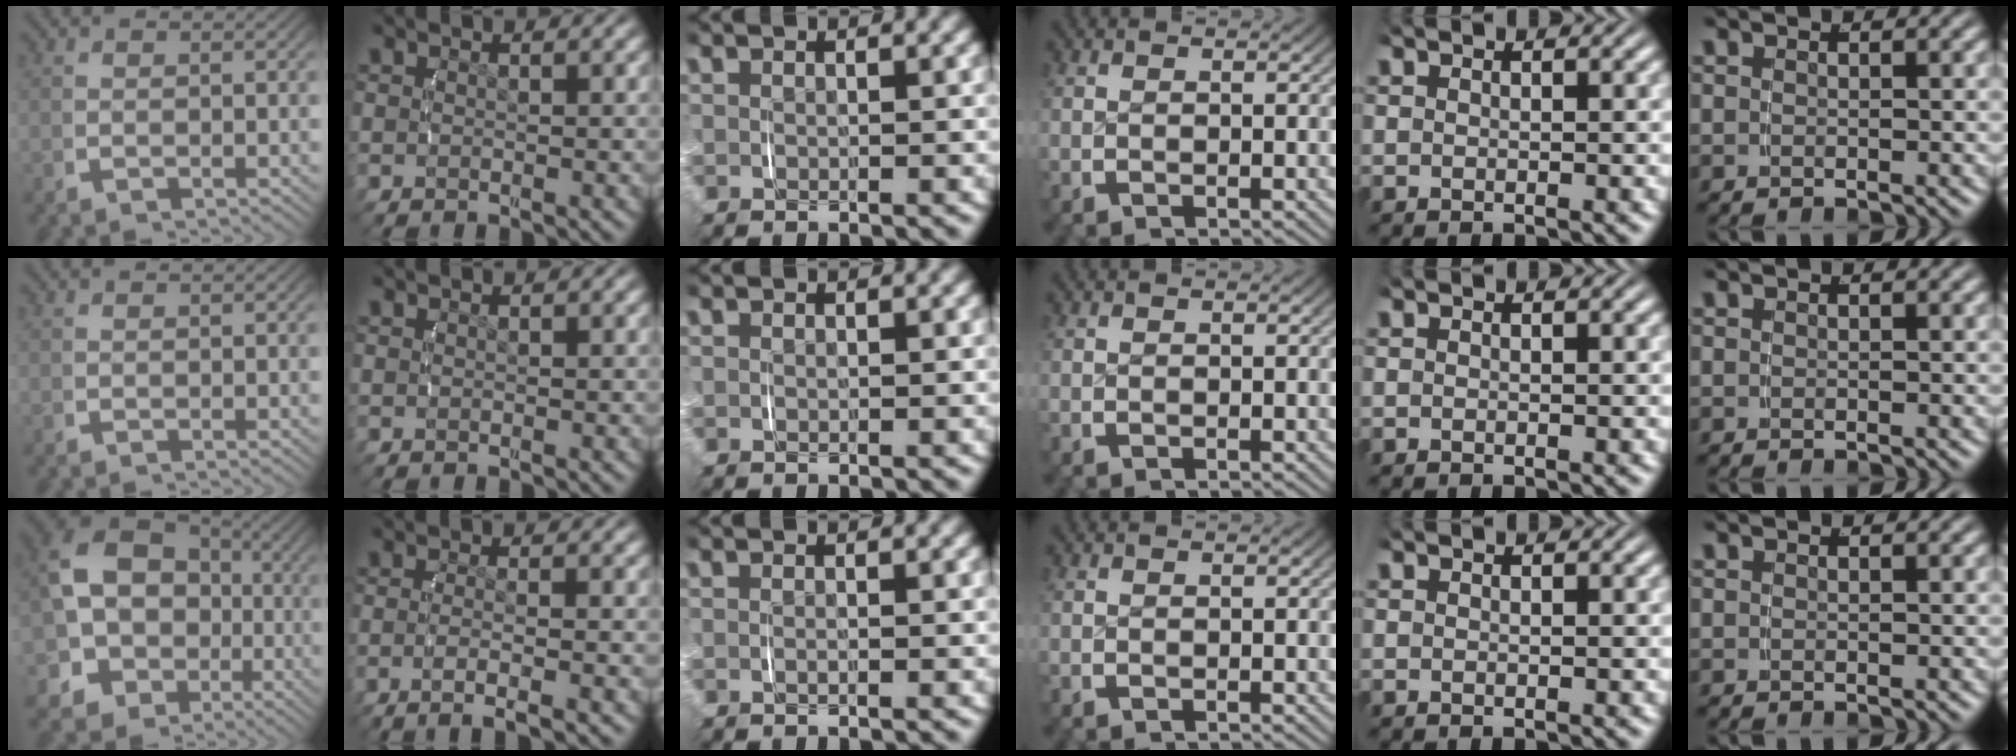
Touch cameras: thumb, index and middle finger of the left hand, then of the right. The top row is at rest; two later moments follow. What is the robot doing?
{"motion": "lift_and_place", "object": "napkin"}